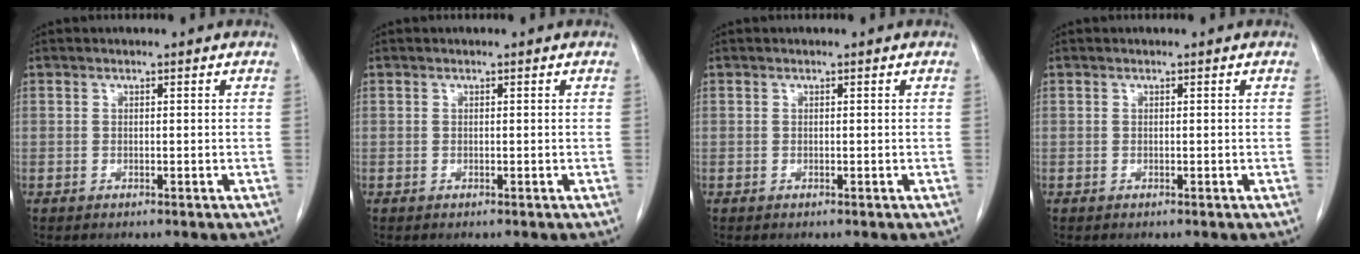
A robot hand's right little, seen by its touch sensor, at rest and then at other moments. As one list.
[{"total": 0.0}, {"total": 0.0}, {"total": 0.0}]